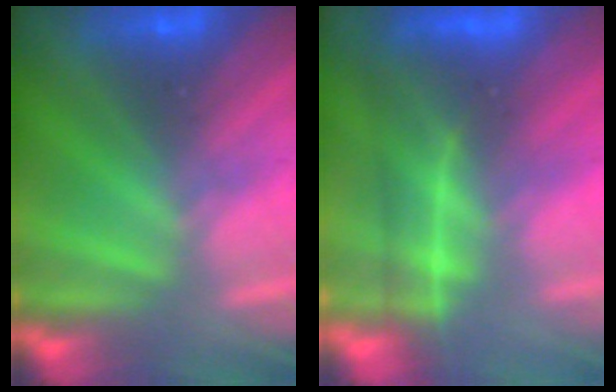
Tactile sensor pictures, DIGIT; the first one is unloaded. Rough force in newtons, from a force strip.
{"total": 3.7}